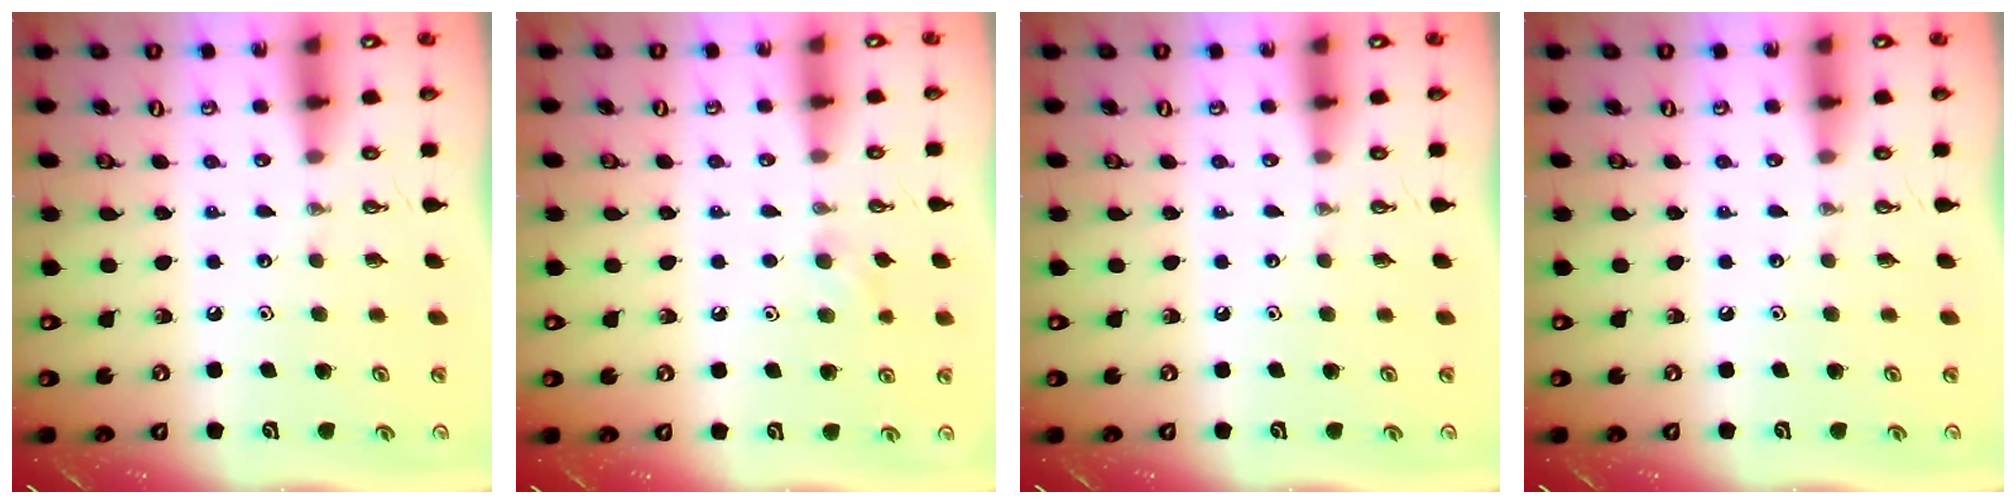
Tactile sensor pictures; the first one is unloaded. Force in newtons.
{"total": 5.6, "press": 5.5, "slide": 1.3}
{"total": 0.0}
{"total": 0.0}